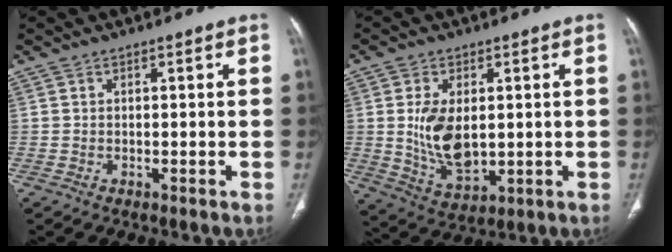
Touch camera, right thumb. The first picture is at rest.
{"total": 10.7, "force": [0.8, 6.3, 8.7], "torque": [-0.152, -0.016, 0.033]}